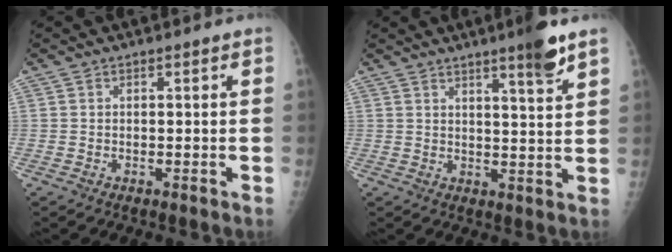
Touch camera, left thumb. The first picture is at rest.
{"total": 6.4, "force": [4.3, 0.2, 4.6], "torque": [-0.063, -0.030, 0.062]}